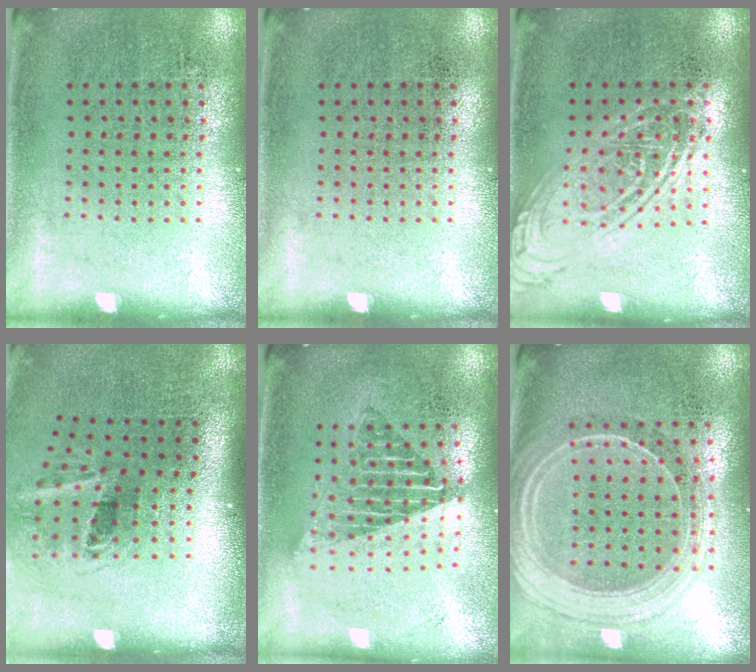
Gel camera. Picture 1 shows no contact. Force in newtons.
{"total": 0.0}
{"total": 2.5, "press": 2.4, "slide": 0.3}
{"total": 2.0, "press": 1.2, "slide": 1.6}
{"total": 1.7, "press": 1.4, "slide": 1.0}
{"total": 2.3, "press": 2.0, "slide": 1.1}